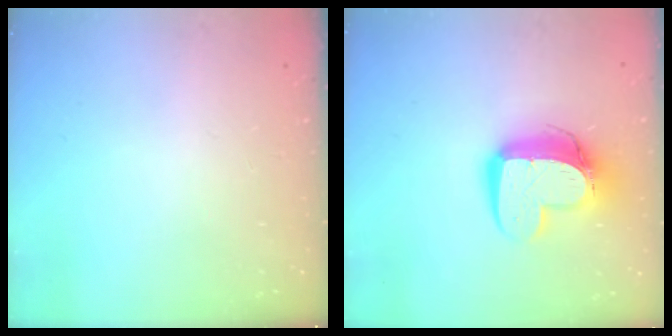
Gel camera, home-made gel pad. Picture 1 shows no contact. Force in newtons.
{"total": 14.2, "press": 14.2, "slide": 1.4}